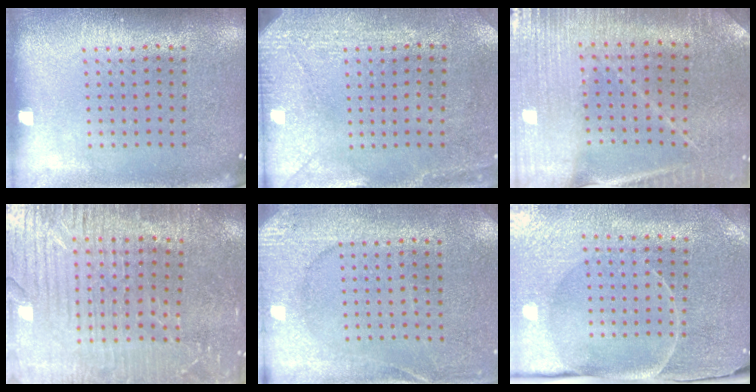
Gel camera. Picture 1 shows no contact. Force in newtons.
{"total": 2.9, "press": 2.3, "slide": 1.8}
{"total": 1.7, "press": 1.7, "slide": 0.1}
{"total": 3.7, "press": 3.6, "slide": 0.8}
{"total": 2.6, "press": 2.6, "slide": 0.4}
{"total": 3.8, "press": 3.7, "slide": 0.7}